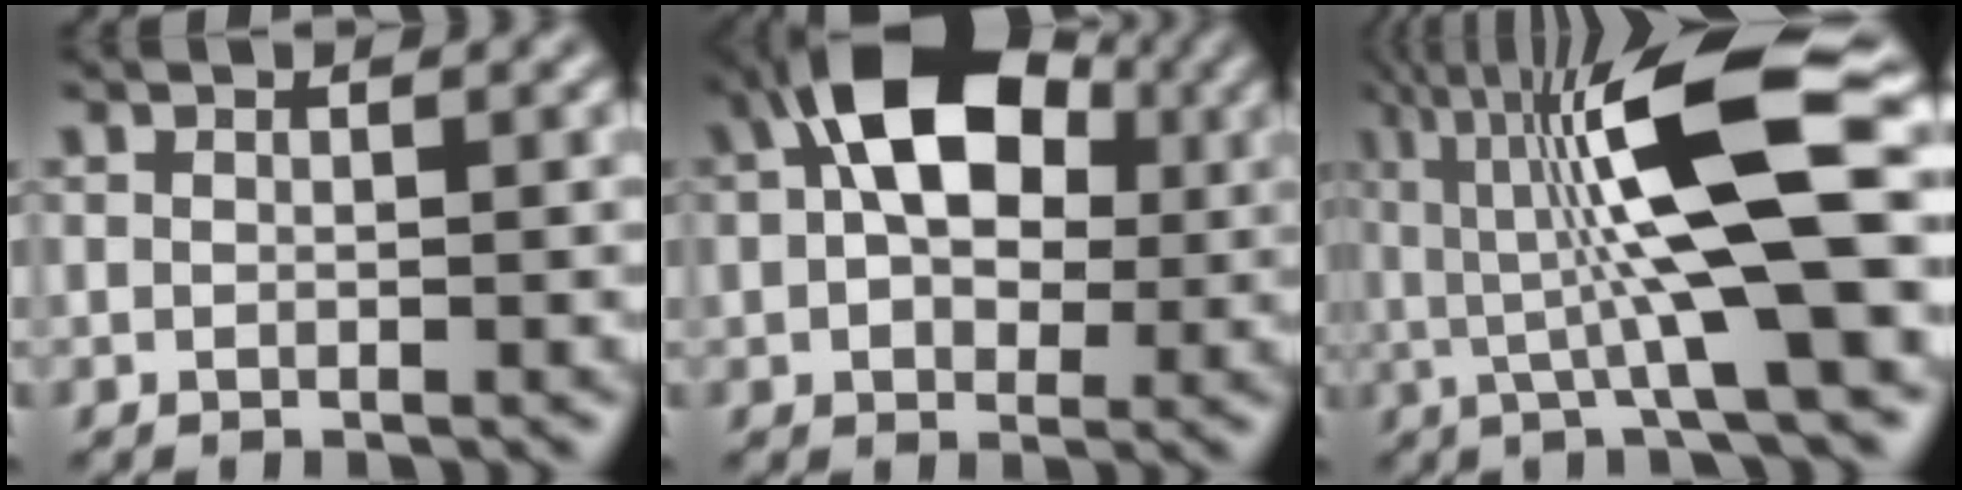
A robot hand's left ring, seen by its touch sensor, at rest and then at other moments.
{"total": 11.4, "force": [2.6, 7.5, 8.1], "torque": [-0.132, 0.025, 0.036]}
{"total": 11.8, "force": [1.7, 2.3, 11.4], "torque": [-0.196, 0.011, 0.031]}